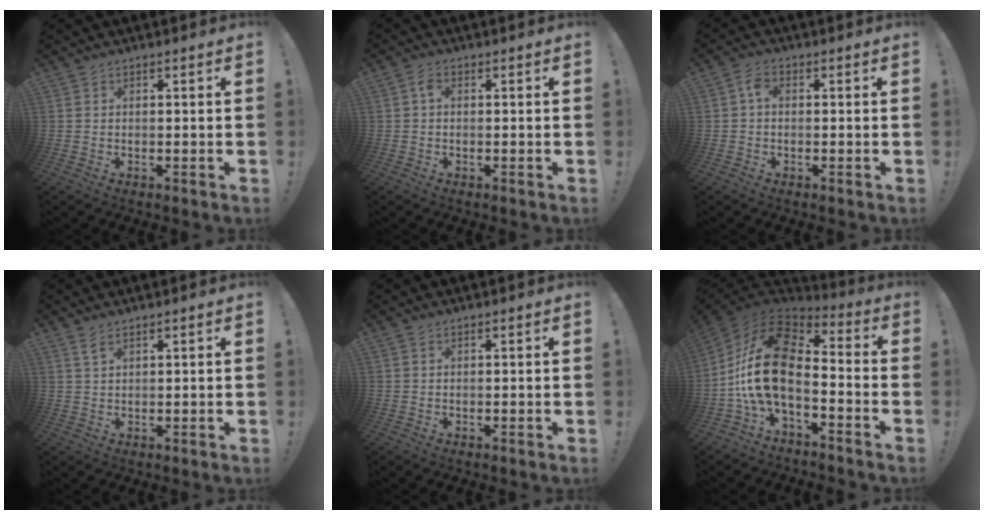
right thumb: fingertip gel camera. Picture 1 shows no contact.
{"total": 2.0, "force": [0.3, 1.3, 1.5], "torque": [-0.025, 0.004, 0.004]}
{"total": 3.5, "force": [0.2, 2.3, 2.6], "torque": [-0.044, 0.010, 0.003]}
{"total": 3.1, "force": [2.2, 1.1, 2.0], "torque": [-0.036, -0.007, 0.040]}
{"total": 0.7, "force": [0.5, 0.3, 0.2], "torque": [0.001, -0.002, 0.009]}
{"total": 17.2, "force": [-1.3, 9.4, 14.3], "torque": [-0.290, 0.006, -0.018]}